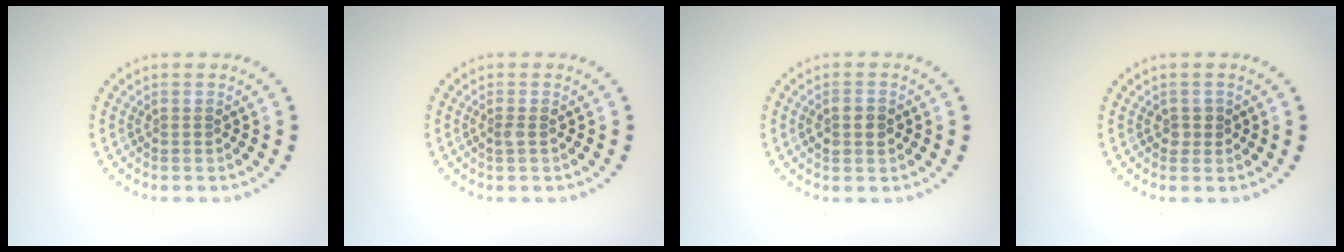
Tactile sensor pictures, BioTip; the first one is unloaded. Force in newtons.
{"total": 0.7, "press": 0.6, "slide": 0.3}
{"total": 1.8, "press": 1.8, "slide": 0.2}
{"total": 0.8, "press": 0.8, "slide": 0.3}